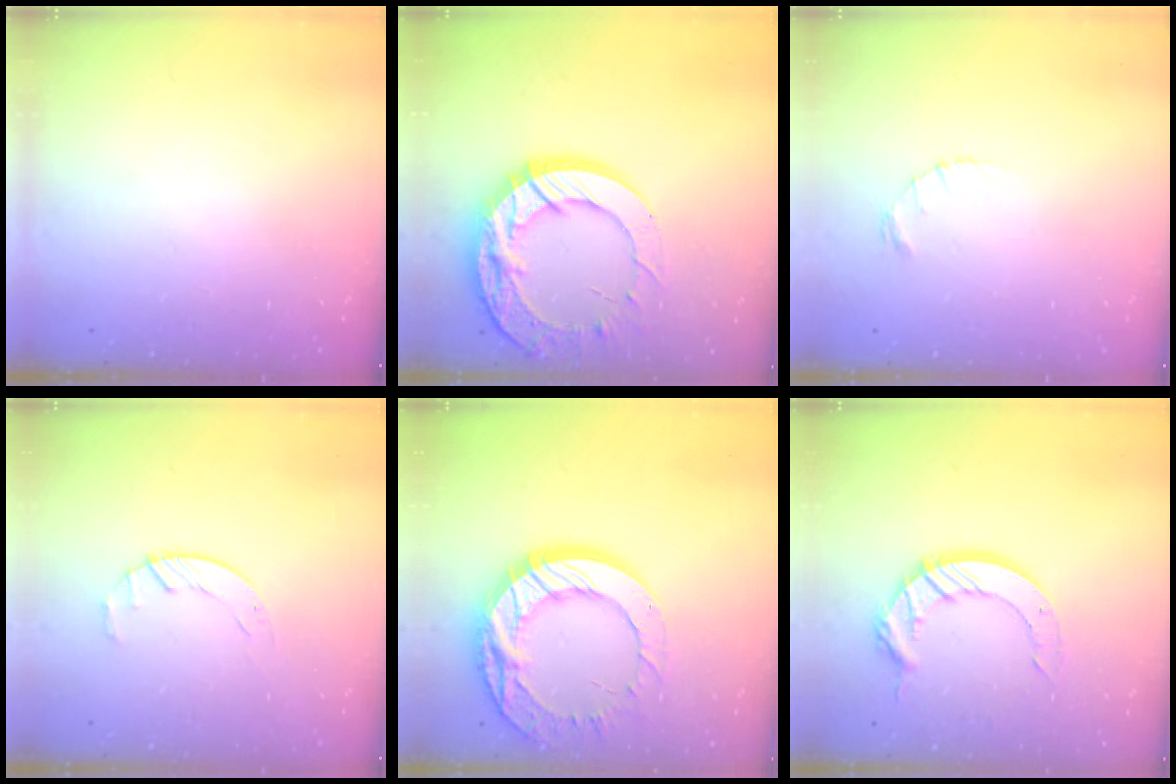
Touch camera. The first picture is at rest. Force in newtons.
{"total": 21.2, "press": 21.1, "slide": 2.1}
{"total": 1.2, "press": 1.1, "slide": 0.2}
{"total": 2.1, "press": 2.1, "slide": 0.3}
{"total": 21.8, "press": 21.7, "slide": 1.9}
{"total": 12.2, "press": 12.1, "slide": 1.1}